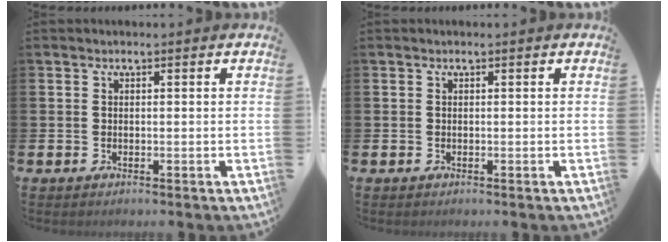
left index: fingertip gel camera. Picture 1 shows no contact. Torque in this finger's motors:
{"motor_torque": [0.00, 0.00, 0.00, 0.00]}